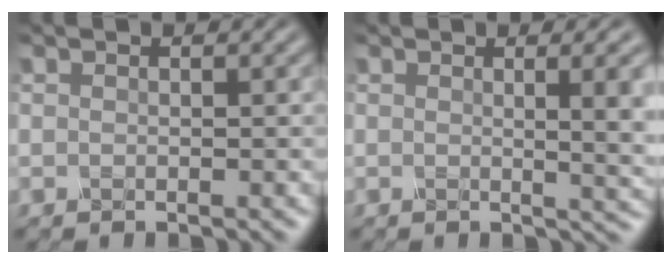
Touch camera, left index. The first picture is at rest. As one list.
[{"total": 5.4, "force": [0.8, 2.0, 5.0], "torque": [-0.034, -0.002, 0.017]}]